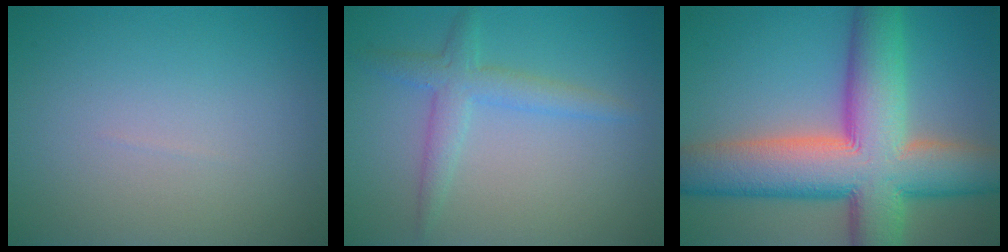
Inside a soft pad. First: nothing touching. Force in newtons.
{"total": 2.9, "press": 2.9, "slide": 0.1}
{"total": 13.7, "press": 13.7, "slide": 0.8}